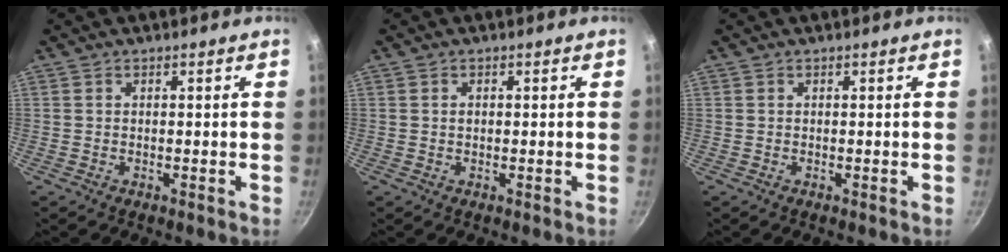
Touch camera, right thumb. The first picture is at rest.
{"total": 1.0, "force": [0.2, 0.7, 0.7], "torque": [-0.012, 0.003, 0.002]}
{"total": 0.0}